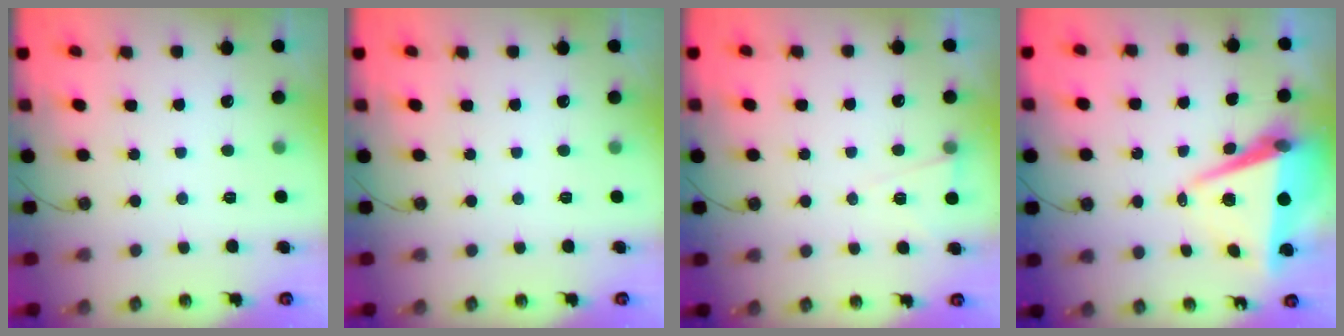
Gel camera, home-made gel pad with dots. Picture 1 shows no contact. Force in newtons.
{"total": 0.0}
{"total": 6.4, "press": 4.7, "slide": 4.3}
{"total": 8.9, "press": 7.7, "slide": 4.4}